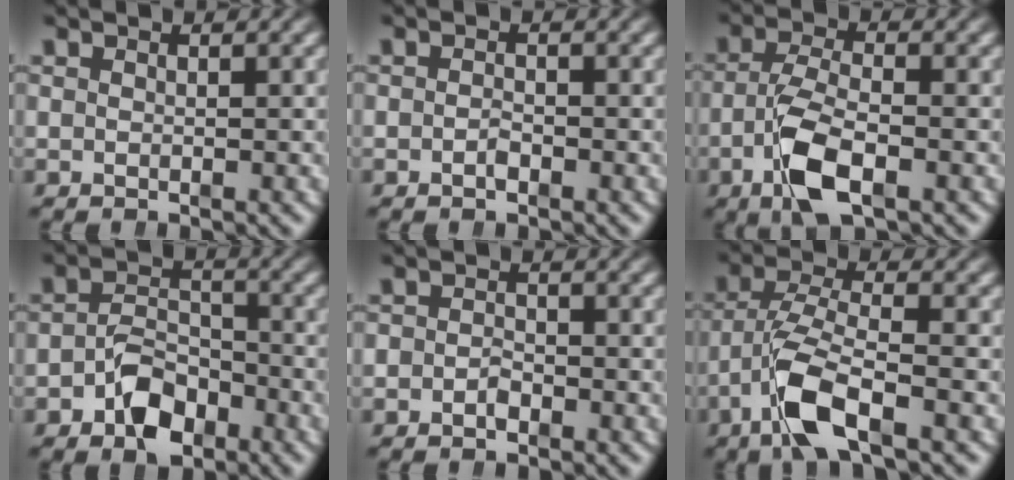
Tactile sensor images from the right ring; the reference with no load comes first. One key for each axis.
{"total": 1.1, "fx": -0.7, "fy": 0.6, "fz": 0.6, "tx": -0.012, "ty": -0.003, "tz": -0.012}
{"total": 5.6, "fx": -2.2, "fy": 2.2, "fz": 4.7, "tx": -0.091, "ty": -0.018, "tz": -0.031}
{"total": 4.6, "fx": -2.8, "fy": 2.8, "fz": 2.5, "tx": -0.031, "ty": -0.011, "tz": -0.045}
{"total": 1.9, "fx": -1.1, "fy": 1.4, "fz": 0.6, "tx": -0.015, "ty": -0.009, "tz": -0.019}
{"total": 5.4, "fx": -1.7, "fy": 2.1, "fz": 4.7, "tx": -0.110, "ty": -0.026, "tz": -0.018}